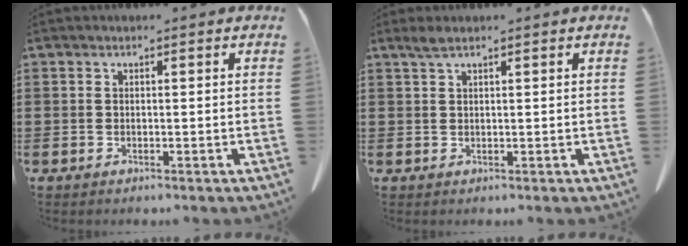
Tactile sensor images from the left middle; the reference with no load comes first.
{"total": 1.6, "force": [1.0, 0.2, 1.2], "torque": [-0.025, 0.001, 0.019]}